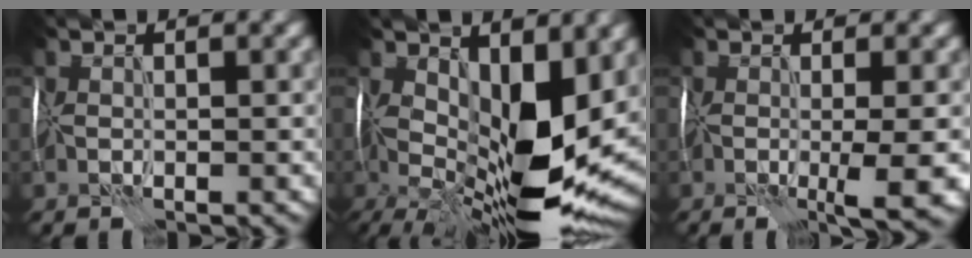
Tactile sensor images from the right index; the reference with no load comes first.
{"total": 14.1, "force": [0.9, 6.4, 12.5], "torque": [-0.225, -0.020, 0.022]}
{"total": 5.0, "force": [-1.1, 0.9, 4.8], "torque": [-0.069, -0.016, -0.014]}